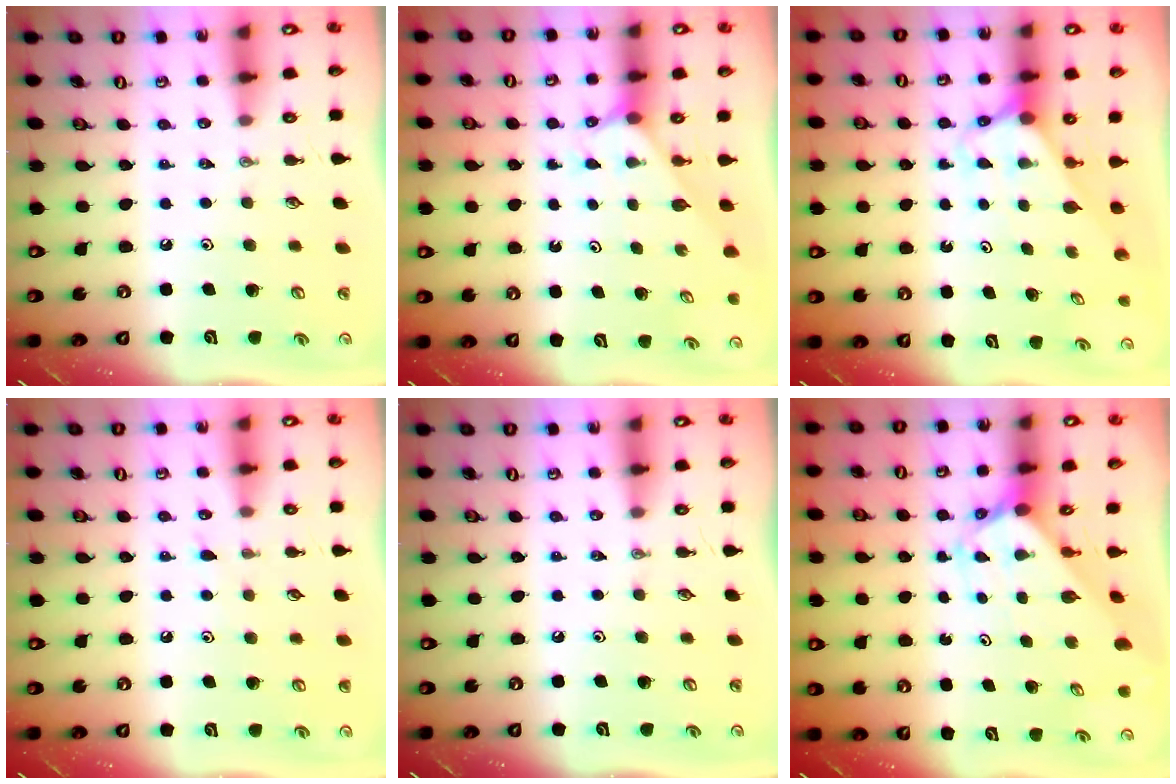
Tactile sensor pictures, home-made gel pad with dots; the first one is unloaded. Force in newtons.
{"total": 2.9, "press": 2.9, "slide": 0.4}
{"total": 2.7, "press": 2.7, "slide": 0.2}
{"total": 5.7, "press": 5.7, "slide": 0.7}
{"total": 0.0}
{"total": 2.3, "press": 2.3, "slide": 0.2}